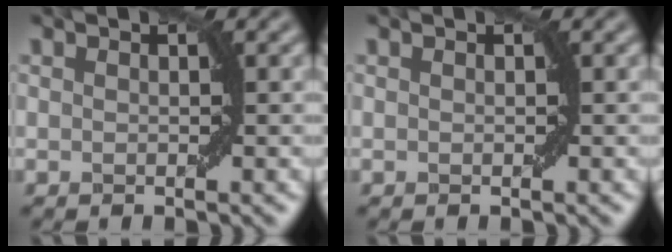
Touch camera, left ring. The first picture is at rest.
{"total": 0.0}